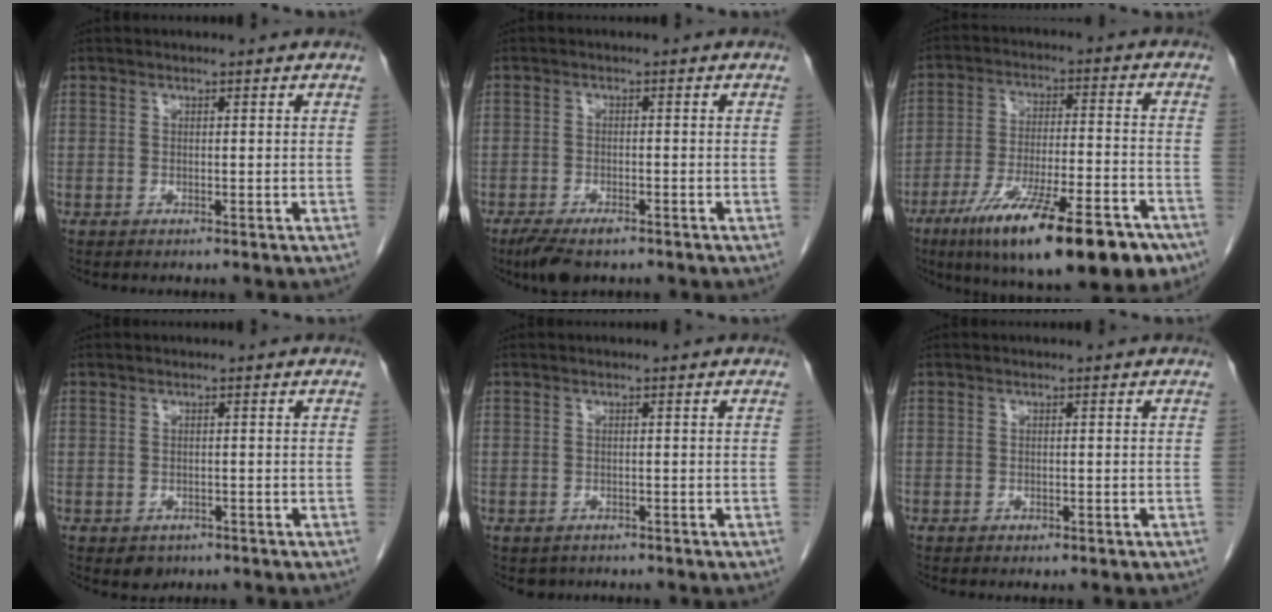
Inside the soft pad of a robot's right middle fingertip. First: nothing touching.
{"total": 5.1, "force": [-3.6, 1.8, 3.0], "torque": [-0.054, -0.008, -0.060]}
{"total": 22.2, "force": [-14.1, 4.5, 16.6], "torque": [-0.219, -0.019, -0.222]}
{"total": 2.1, "force": [-1.2, 1.6, 0.7], "torque": [-0.008, 0.001, -0.009]}
{"total": 1.6, "force": [-1.2, 1.0, 0.2], "torque": [-0.010, -0.001, -0.013]}
{"total": 0.5, "force": [-0.3, 0.3, 0.3], "torque": [-0.008, 0.000, -0.001]}